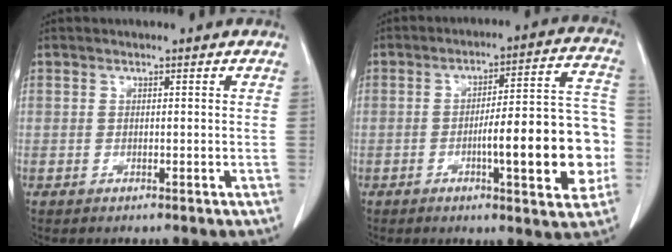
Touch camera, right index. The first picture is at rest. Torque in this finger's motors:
{"motor_torque": [0.97, 0.38, 0.64, 0.11]}